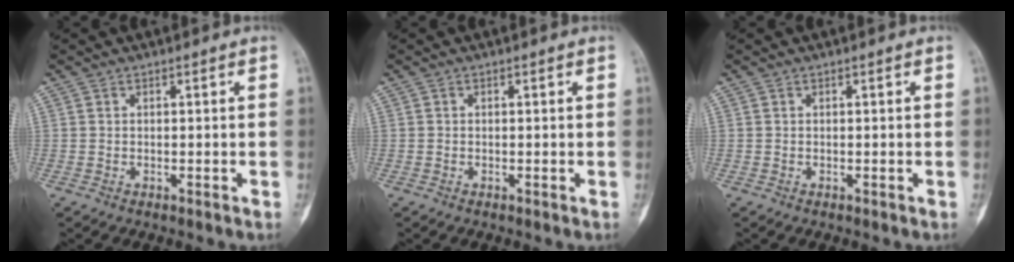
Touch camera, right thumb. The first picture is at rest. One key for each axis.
{"total": 0.0}
{"total": 0.0}